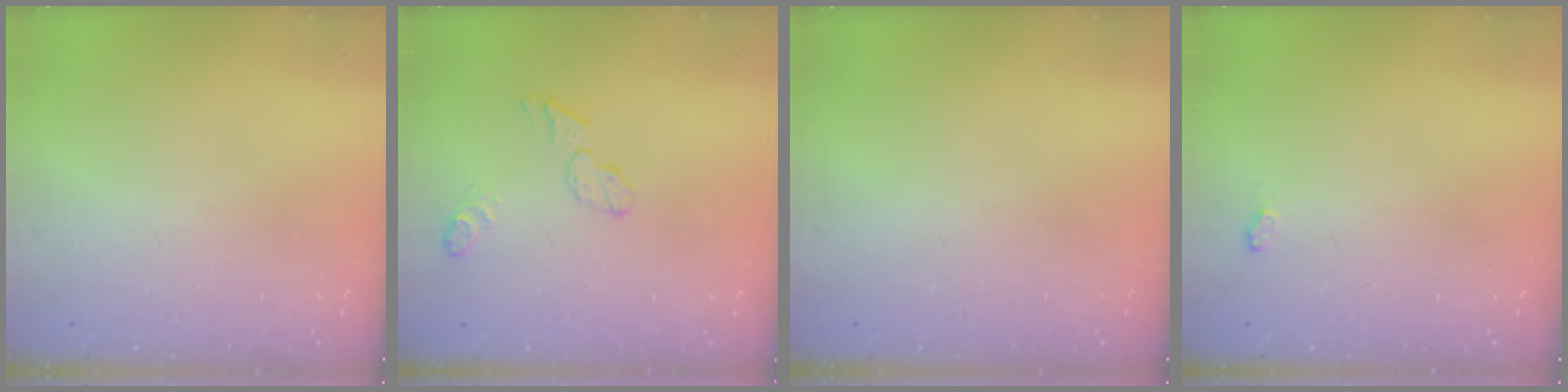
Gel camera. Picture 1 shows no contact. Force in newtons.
{"total": 6.1, "press": 6.1, "slide": 0.3}
{"total": 0.0}
{"total": 3.5, "press": 2.9, "slide": 1.9}